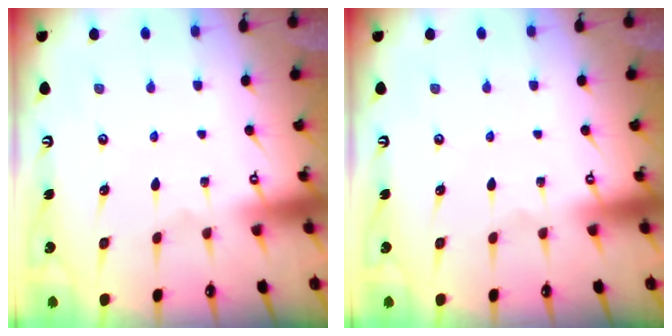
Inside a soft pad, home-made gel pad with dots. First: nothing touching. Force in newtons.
{"total": 0.0}